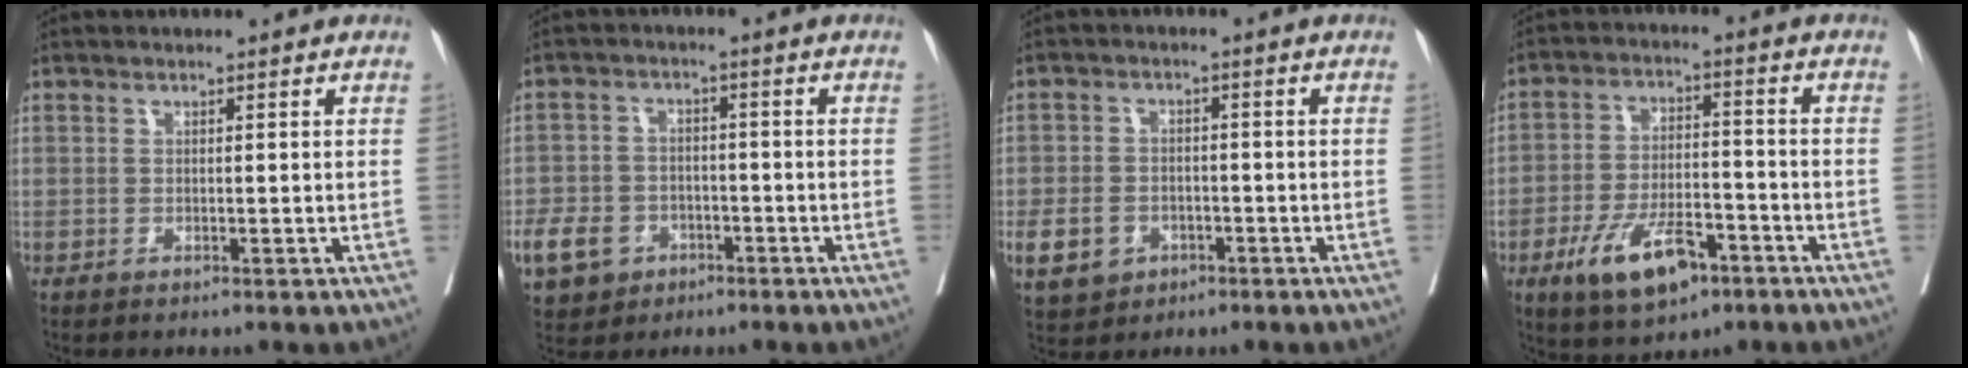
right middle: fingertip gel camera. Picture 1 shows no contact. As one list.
[{"total": 8.3, "force": [-4.0, 6.6, 3.1], "torque": [-0.075, 0.005, -0.060]}, {"total": 11.0, "force": [-4.5, 8.9, 4.6], "torque": [-0.129, 0.004, -0.064]}, {"total": 10.9, "force": [-6.0, 4.7, 7.8], "torque": [-0.143, -0.001, -0.099]}]